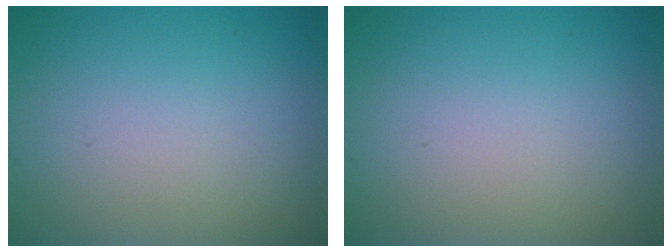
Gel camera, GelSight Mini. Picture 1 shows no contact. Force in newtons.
{"total": 0.0}